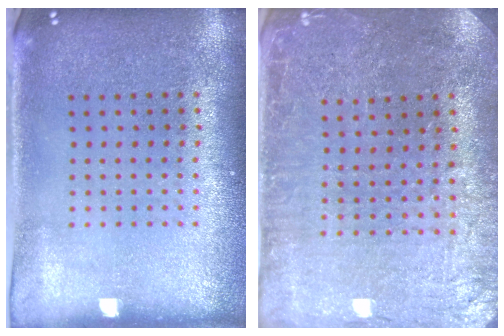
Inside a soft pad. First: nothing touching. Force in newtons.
{"total": 1.2, "press": 1.2, "slide": 0.1}